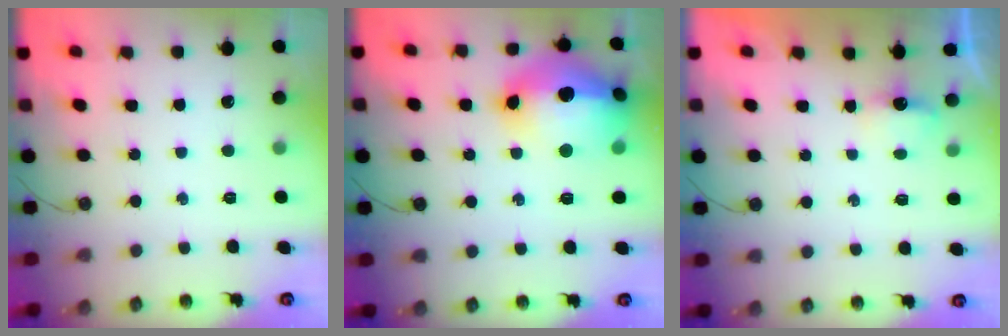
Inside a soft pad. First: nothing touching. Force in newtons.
{"total": 22.3, "press": 22.2, "slide": 2.3}
{"total": 3.2, "press": 3.1, "slide": 0.6}